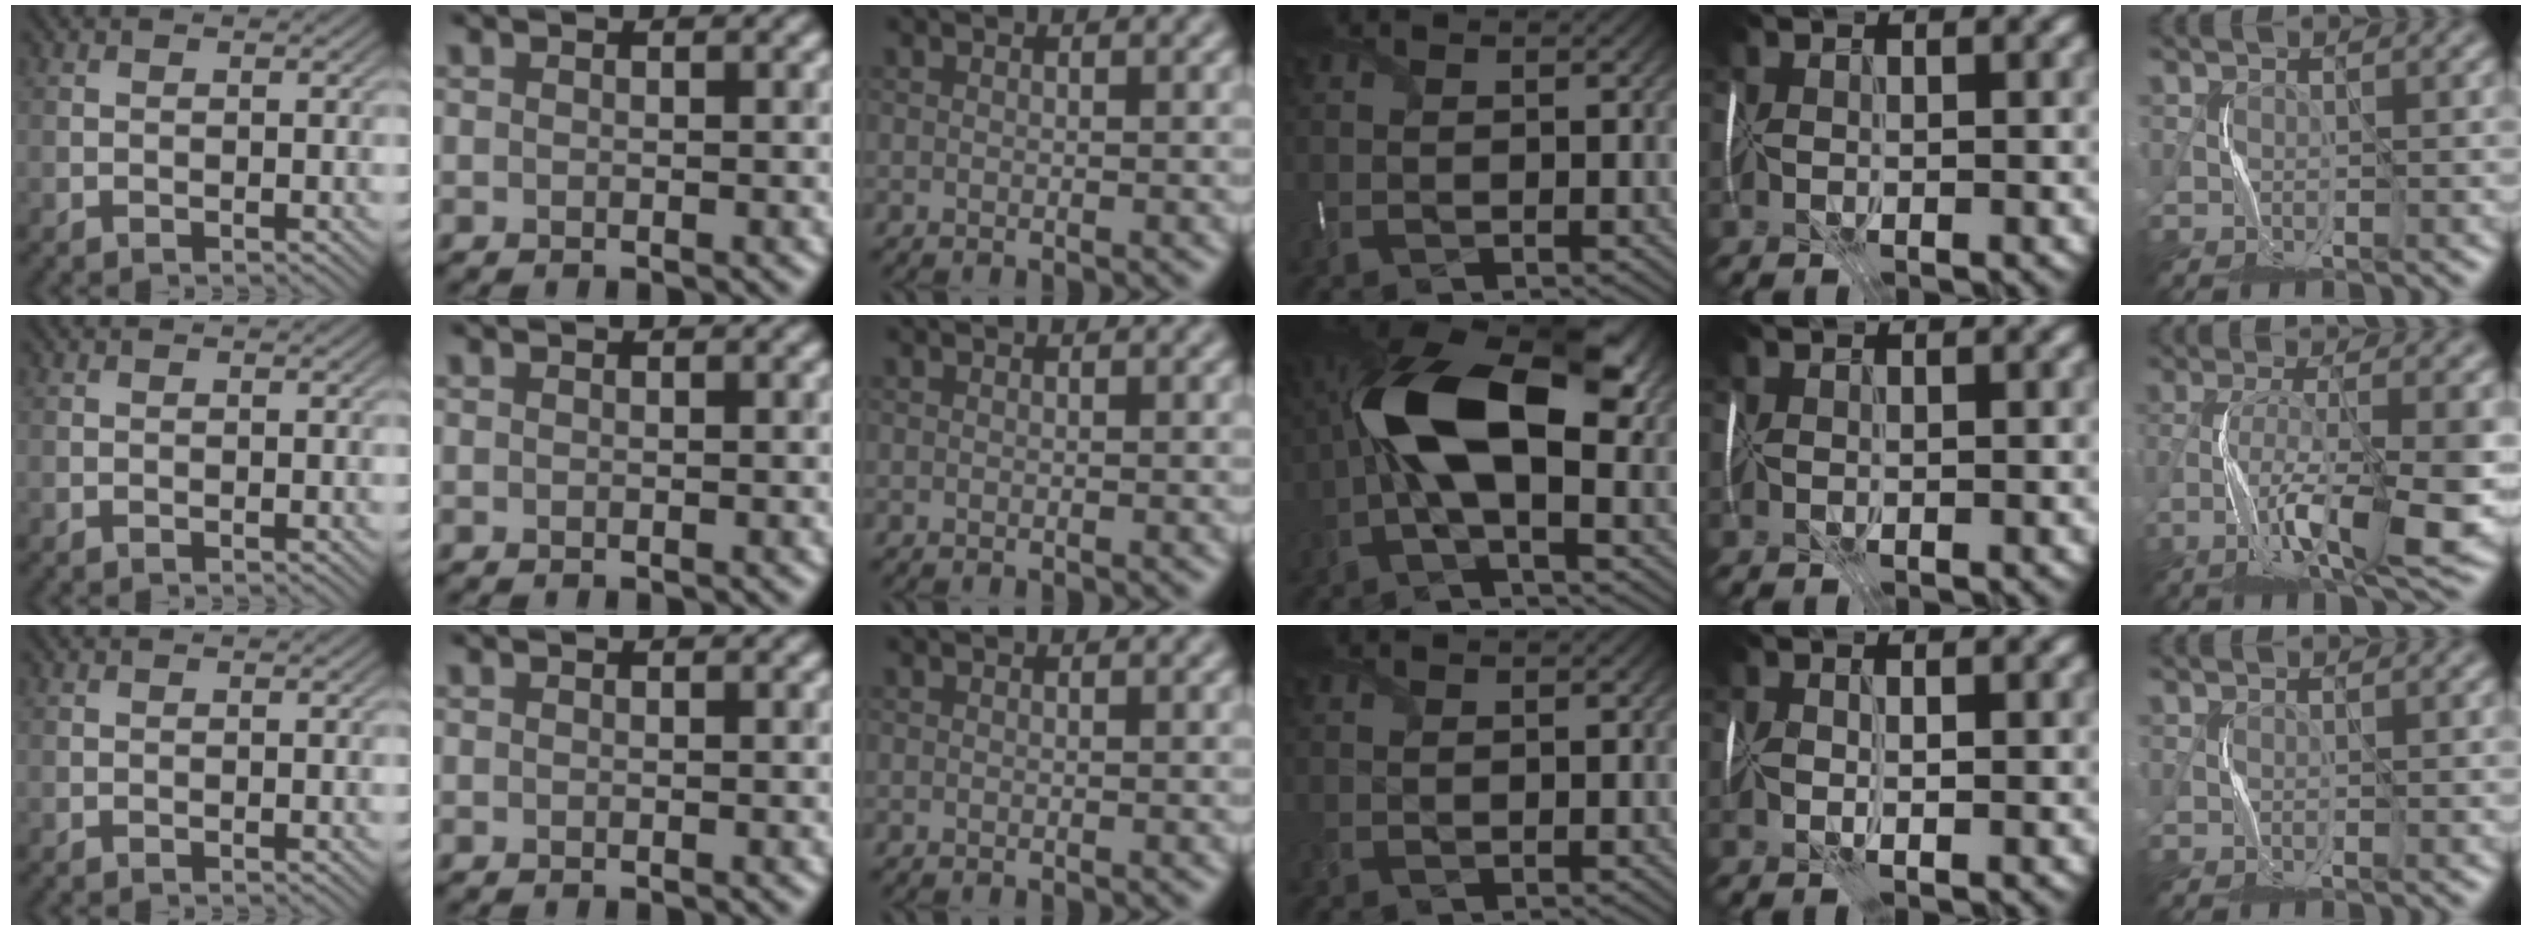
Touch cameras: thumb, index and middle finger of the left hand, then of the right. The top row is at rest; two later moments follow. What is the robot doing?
{"motion": "wrap", "object": "plastic wrap"}